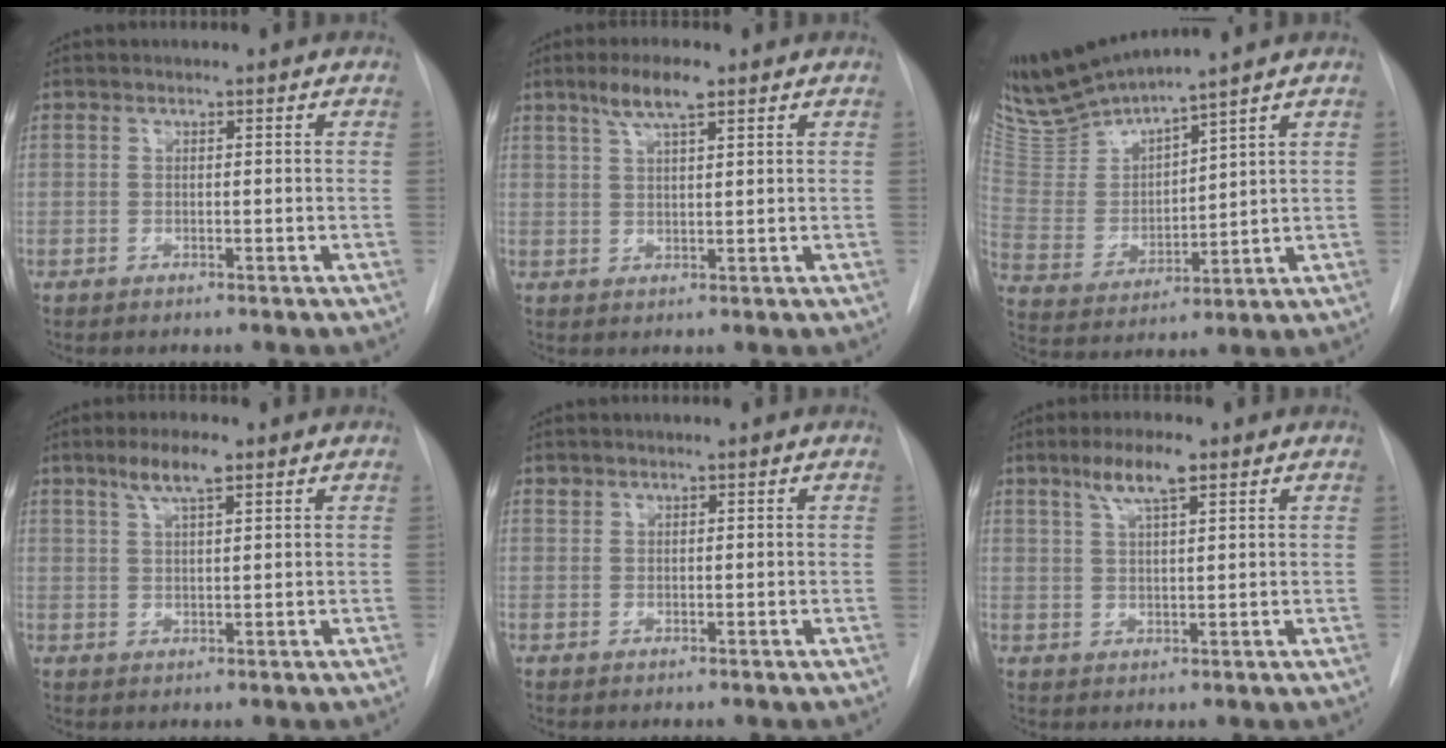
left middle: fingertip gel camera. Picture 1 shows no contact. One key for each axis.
{"total": 5.0, "fx": 3.2, "fy": 0.7, "fz": 3.8, "tx": -0.075, "ty": 0.006, "tz": 0.059}
{"total": 11.8, "fx": 11.0, "fy": -0.3, "fz": 4.2, "tx": -0.095, "ty": -0.007, "tz": 0.230}
{"total": 4.5, "fx": 2.9, "fy": 0.6, "fz": 3.4, "tx": -0.068, "ty": 0.005, "tz": 0.052}
{"total": 0.6, "fx": 0.5, "fy": 0.2, "fz": -0.1, "tx": -0.001, "ty": 0.004, "tz": 0.008}
{"total": 5.3, "fx": 3.2, "fy": 0.7, "fz": 4.1, "tx": -0.081, "ty": 0.006, "tz": 0.059}